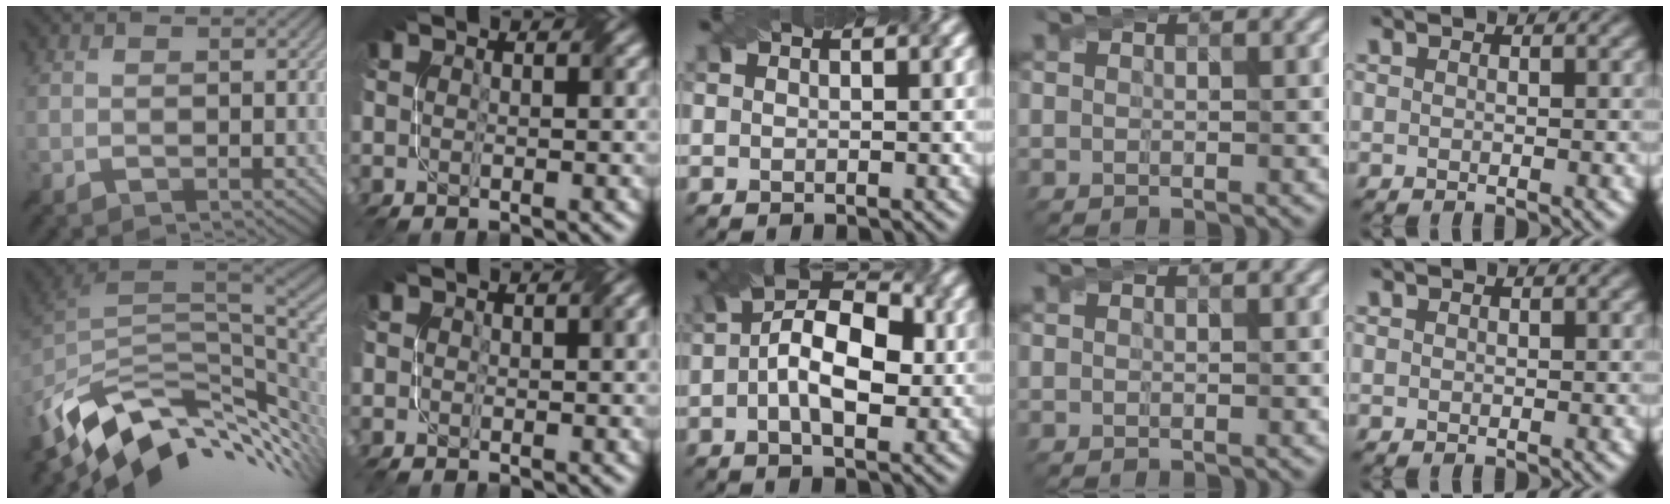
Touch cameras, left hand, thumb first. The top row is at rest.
{"thumb": {"total": 13.3, "force": [-3.2, 7.8, 10.3], "torque": [-0.217, -0.026, -0.045]}, "index": {"total": 0.8, "force": [0.1, 0.5, 0.6], "torque": [-0.004, 0.004, 0.004]}, "middle": {"total": 7.2, "force": [-0.4, 4.0, 6.0], "torque": [-0.093, 0.019, -0.001]}, "little": {"total": 0.6, "force": [-0.1, -0.3, -0.5], "torque": [0.004, 0.001, 0.006]}}